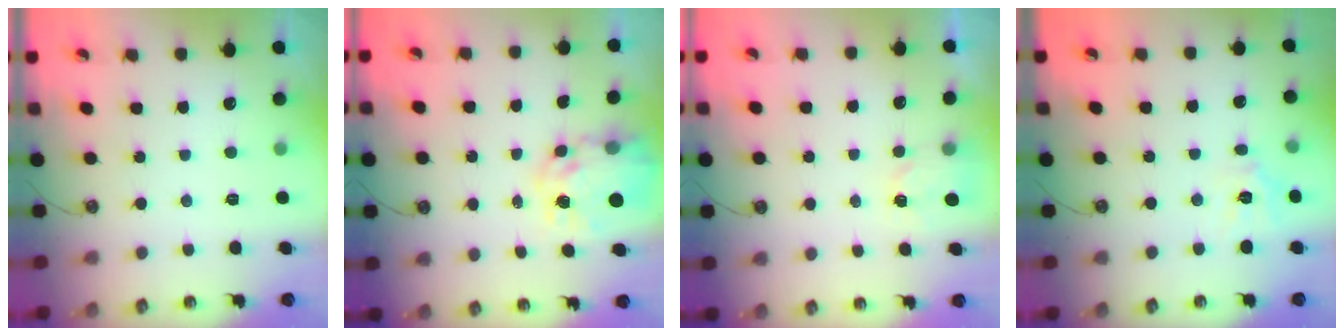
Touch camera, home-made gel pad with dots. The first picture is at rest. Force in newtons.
{"total": 10.5, "press": 10.5, "slide": 1.0}
{"total": 2.7, "press": 2.7, "slide": 0.4}
{"total": 8.1, "press": 8.1, "slide": 0.8}